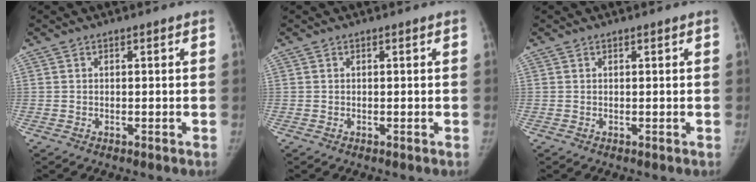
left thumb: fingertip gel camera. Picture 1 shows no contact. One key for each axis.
{"total": 0.0}
{"total": 0.0}